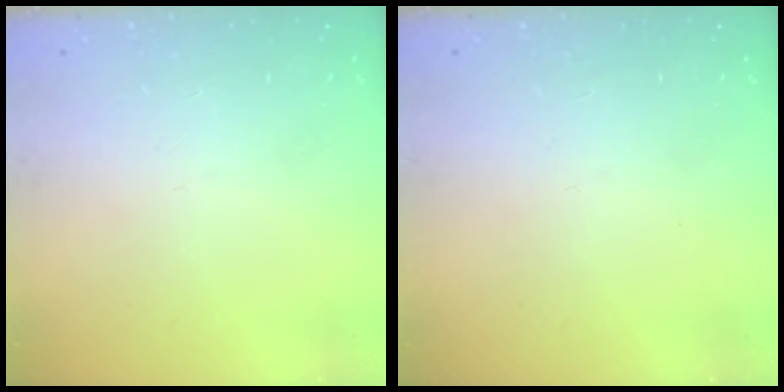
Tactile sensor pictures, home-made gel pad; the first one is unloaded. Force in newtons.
{"total": 0.0}